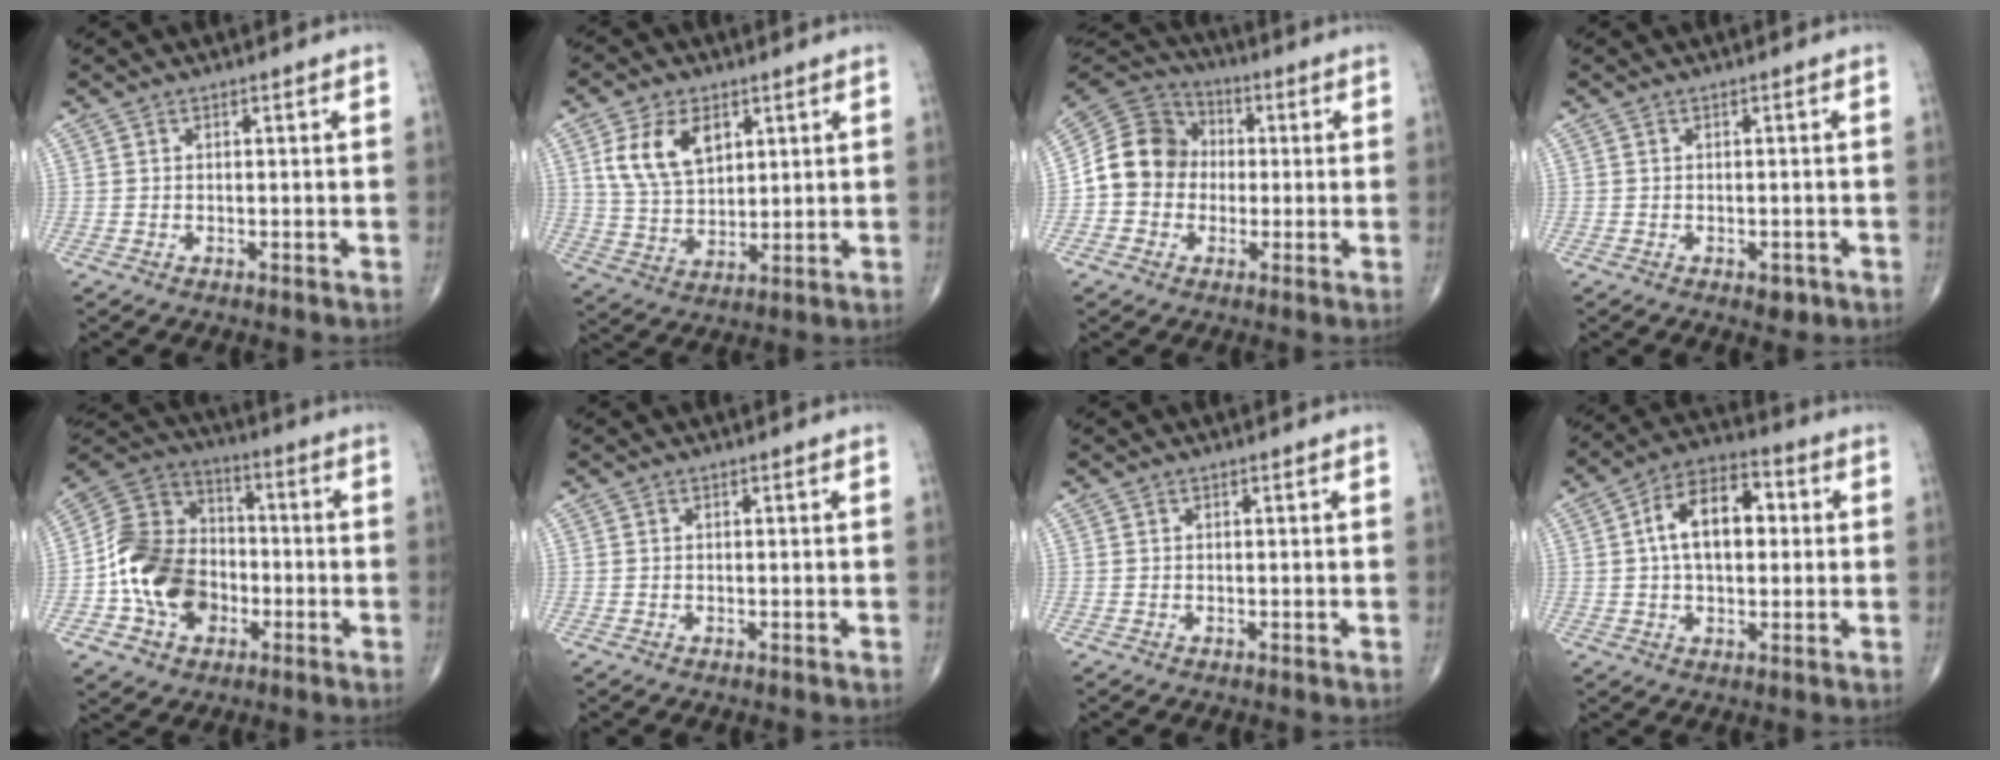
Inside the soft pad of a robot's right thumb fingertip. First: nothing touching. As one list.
[{"total": 11.1, "force": [4.3, 6.9, 7.6], "torque": [-0.125, -0.013, 0.088]}, {"total": 11.9, "force": [-0.6, 10.6, 5.5], "torque": [-0.079, 0.034, -0.022]}, {"total": 1.9, "force": [-0.9, 1.2, 1.2], "torque": [-0.007, 0.001, -0.008]}, {"total": 16.4, "force": [-3.9, 12.5, 9.8], "torque": [-0.148, 0.035, -0.075]}, {"total": 0.0}, {"total": 0.0}, {"total": 12.9, "force": [1.8, 7.6, 10.3], "torque": [-0.154, 0.025, 0.021]}]